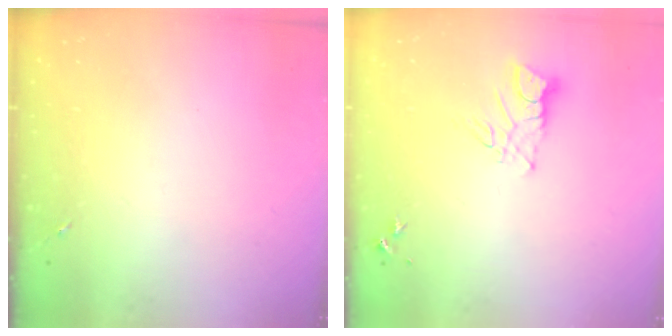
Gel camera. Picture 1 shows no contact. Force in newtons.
{"total": 7.0, "press": 7.0, "slide": 0.7}